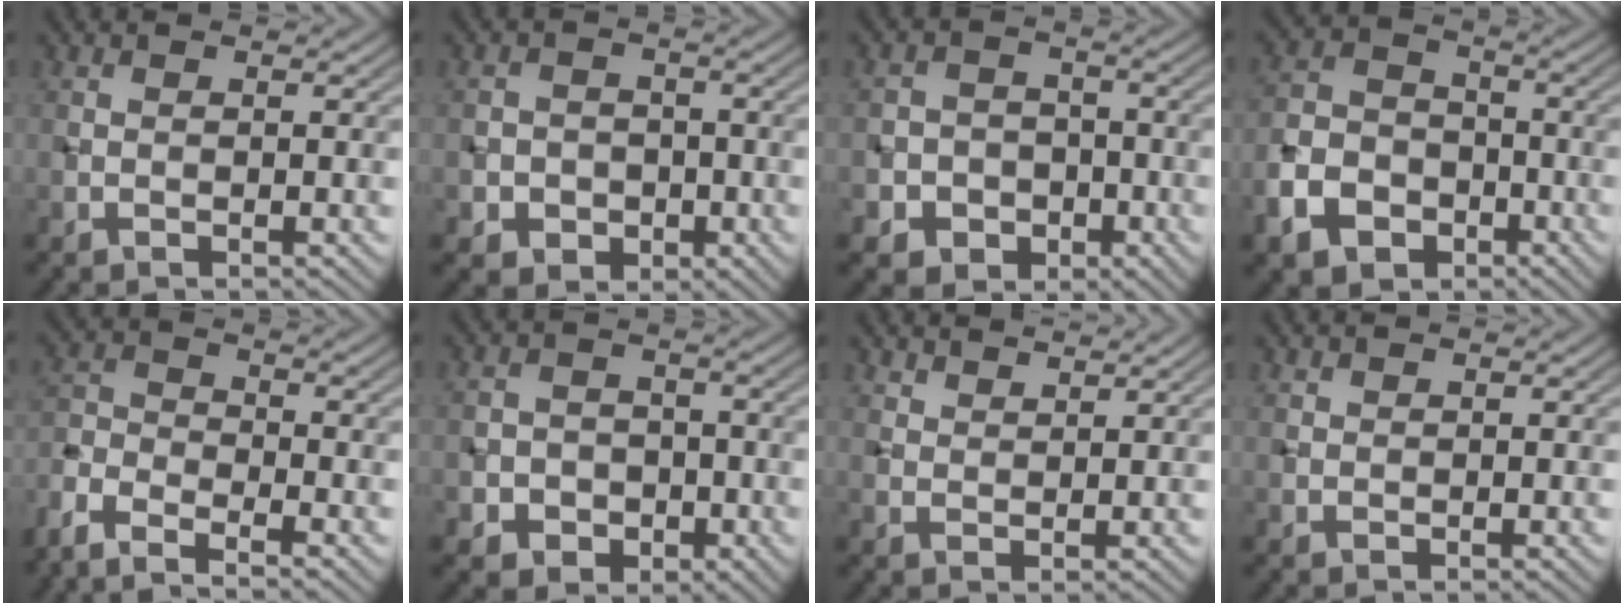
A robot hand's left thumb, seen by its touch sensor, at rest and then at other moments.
{"total": 4.5, "force": [-1.6, 4.0, 1.4], "torque": [-0.017, -0.003, -0.042]}
{"total": 5.9, "force": [-2.5, 5.1, 1.6], "torque": [-0.028, 0.000, -0.063]}
{"total": 8.9, "force": [-4.6, 6.5, 4.1], "torque": [-0.105, -0.016, -0.099]}
{"total": 6.1, "force": [-5.1, 1.7, 3.0], "torque": [-0.077, -0.015, -0.113]}
{"total": 5.1, "force": [-2.0, 4.3, 1.9], "torque": [-0.022, -0.001, -0.050]}
{"total": 3.3, "force": [3.0, 1.0, 1.1], "torque": [-0.020, -0.012, 0.068]}
{"total": 1.0, "force": [0.8, 0.5, 0.2], "torque": [-0.006, 0.001, 0.020]}